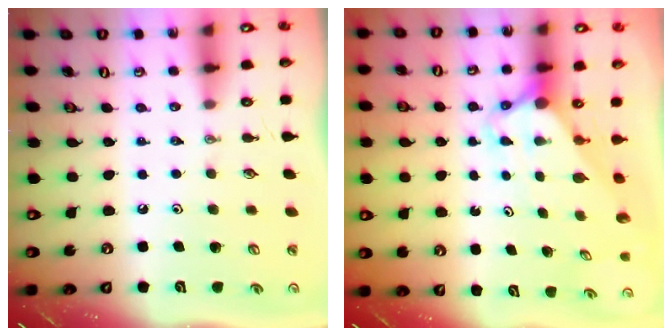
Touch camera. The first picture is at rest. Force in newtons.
{"total": 3.1, "press": 3.1, "slide": 0.3}